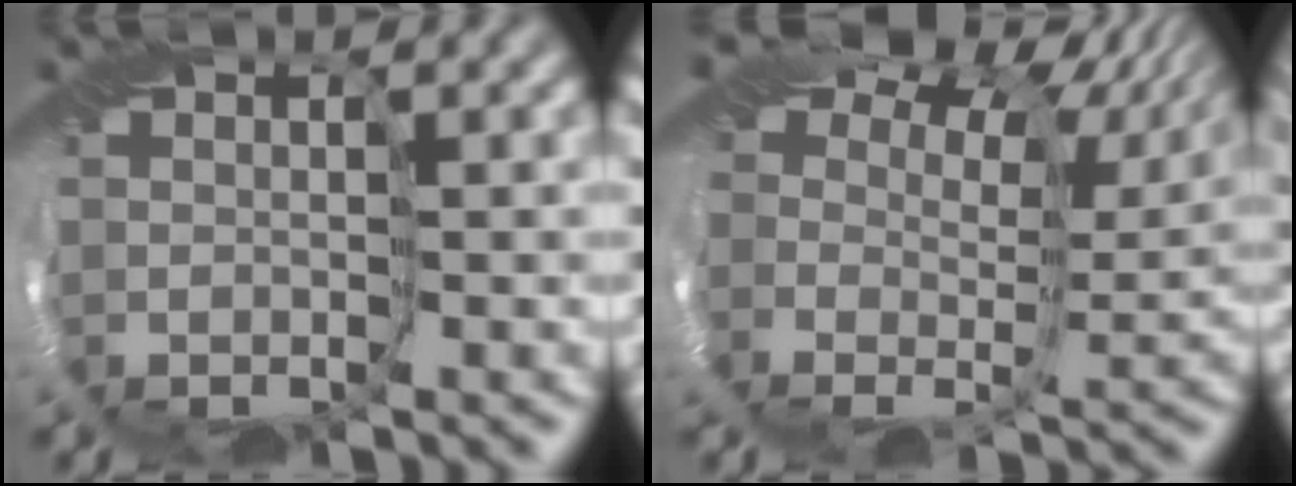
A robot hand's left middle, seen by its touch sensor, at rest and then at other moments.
{"total": 13.0, "force": [8.4, 6.9, 7.1], "torque": [-0.117, 0.035, 0.128]}